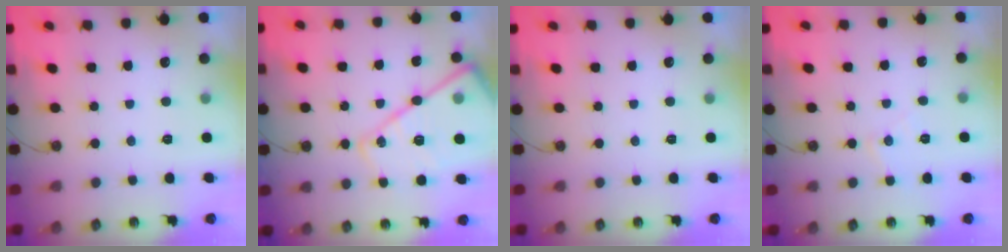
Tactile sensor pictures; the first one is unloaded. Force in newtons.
{"total": 19.8, "press": 19.7, "slide": 1.7}
{"total": 0.0}
{"total": 5.6, "press": 5.6, "slide": 0.5}